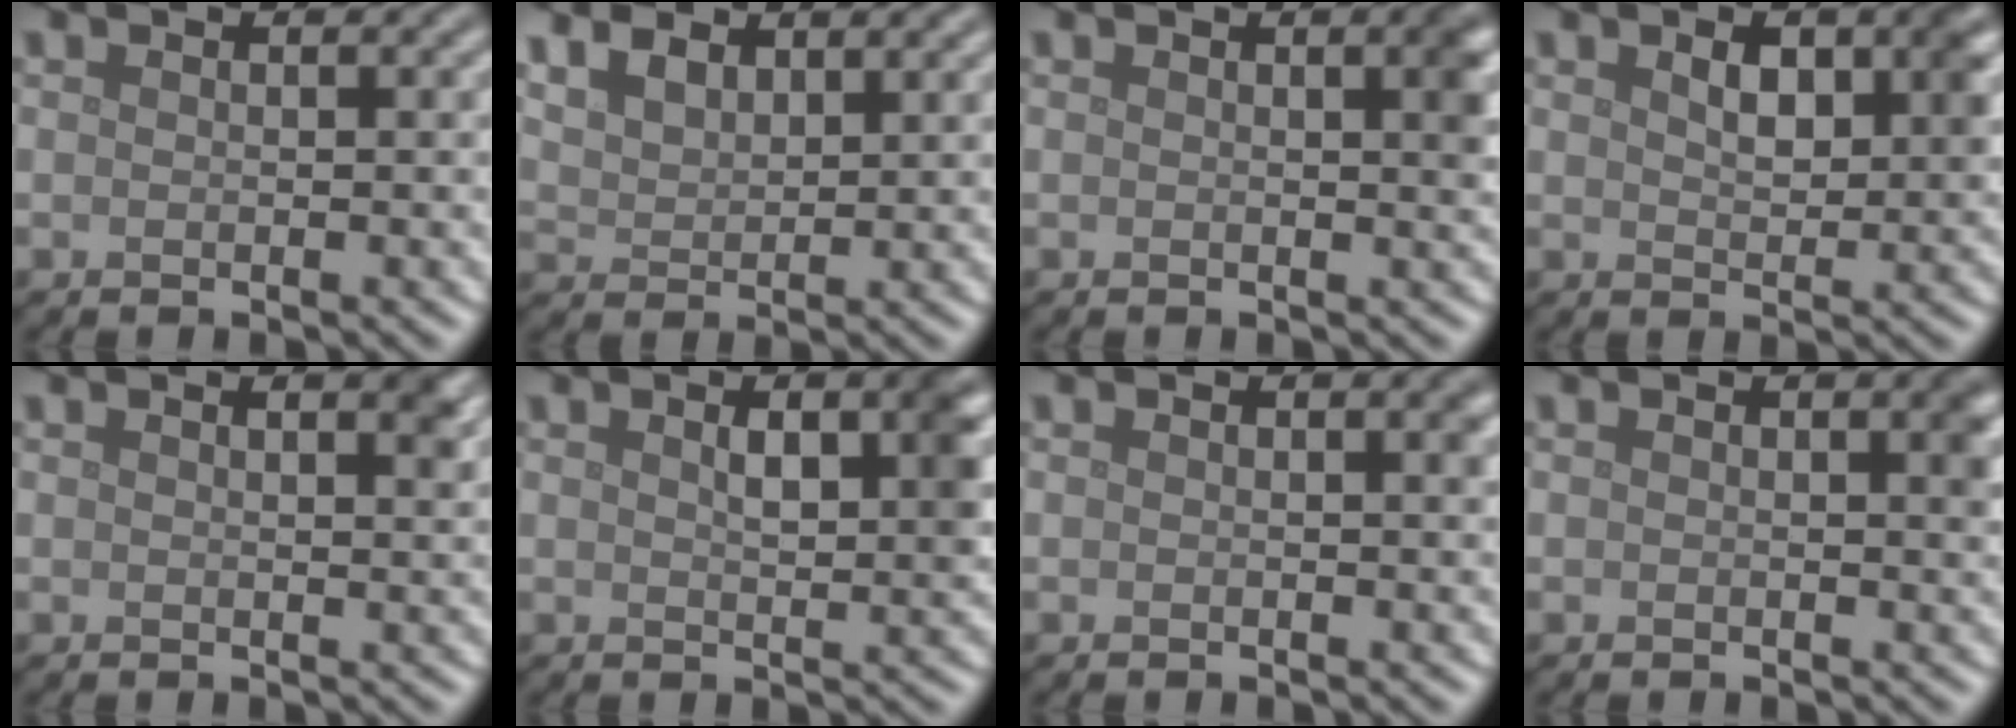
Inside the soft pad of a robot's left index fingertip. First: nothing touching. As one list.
[{"total": 4.8, "force": [3.1, 2.7, 2.4], "torque": [-0.059, 0.008, 0.050]}, {"total": 2.2, "force": [0.6, 0.6, 2.1], "torque": [-0.018, 0.005, 0.006]}, {"total": 4.1, "force": [1.4, 2.1, 3.2], "torque": [-0.048, 0.005, 0.023]}, {"total": 1.9, "force": [1.1, 0.5, 1.4], "torque": [-0.011, 0.004, 0.015]}, {"total": 3.9, "force": [1.3, 1.4, 3.5], "torque": [-0.051, 0.006, 0.020]}, {"total": 0.8, "force": [0.2, 0.1, 0.8], "torque": [-0.009, 0.002, 0.003]}, {"total": 1.5, "force": [0.4, 0.3, 1.4], "torque": [-0.016, 0.002, 0.006]}]